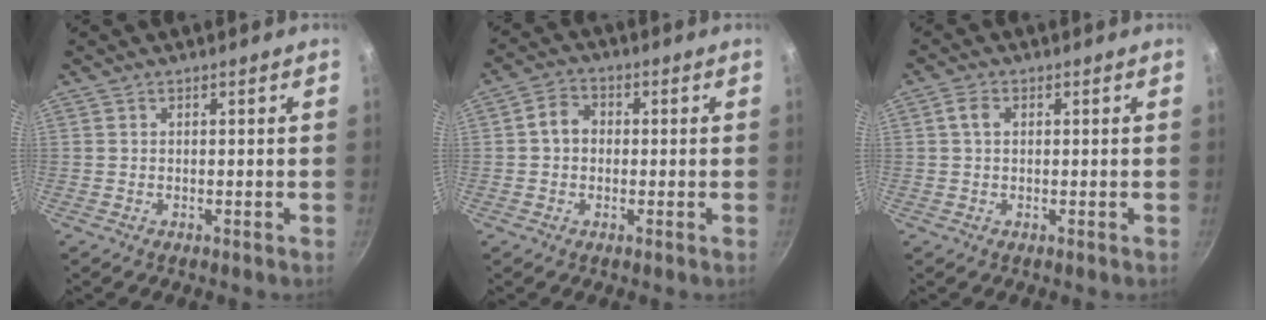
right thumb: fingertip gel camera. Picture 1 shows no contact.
{"total": 4.5, "force": [0.1, 3.7, 2.6], "torque": [-0.029, 0.013, -0.009]}
{"total": 2.4, "force": [0.5, 1.6, 1.7], "torque": [-0.031, 0.006, 0.007]}